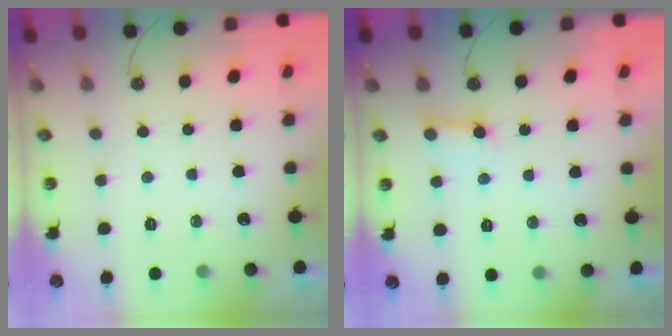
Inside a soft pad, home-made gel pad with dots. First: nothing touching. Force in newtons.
{"total": 7.0, "press": 7.0, "slide": 0.6}